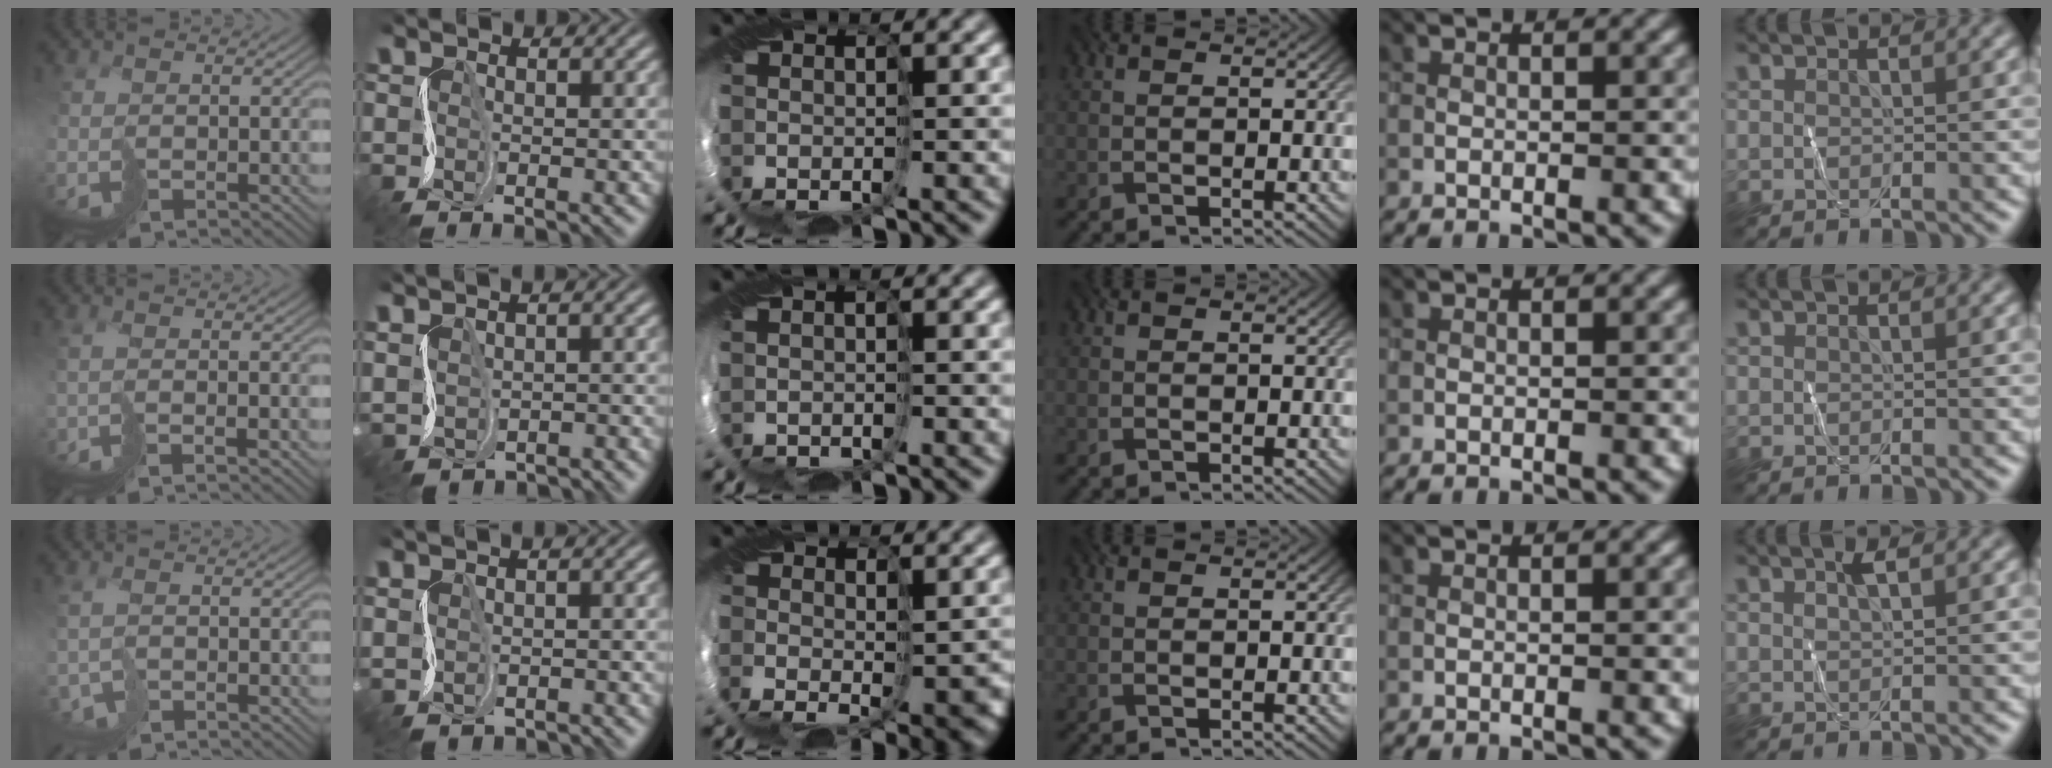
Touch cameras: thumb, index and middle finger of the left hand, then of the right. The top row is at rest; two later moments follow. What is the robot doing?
{"motion": "cut", "object": "paper"}